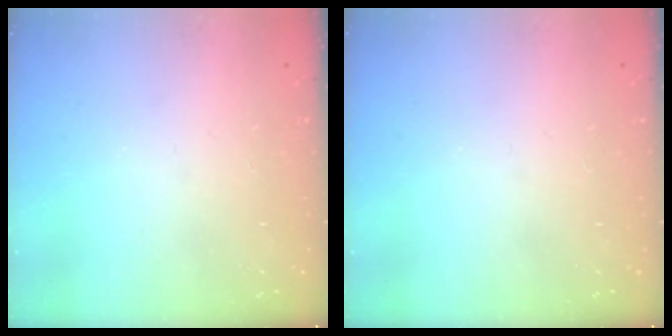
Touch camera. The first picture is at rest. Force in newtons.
{"total": 0.0}